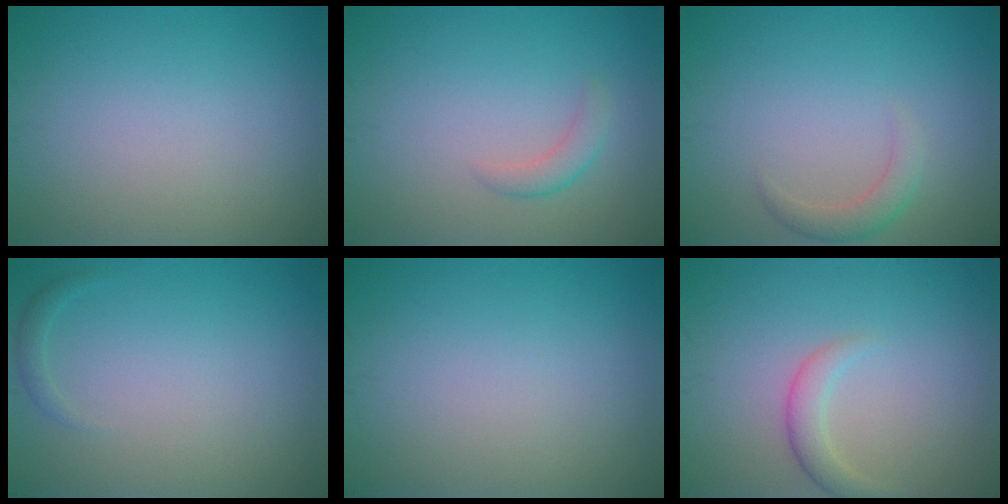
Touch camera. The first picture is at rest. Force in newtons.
{"total": 1.5, "press": 1.5, "slide": 0.1}
{"total": 1.9, "press": 1.9, "slide": 0.0}
{"total": 0.8, "press": 0.8, "slide": 0.1}
{"total": 0.0}
{"total": 2.0, "press": 2.0, "slide": 0.1}